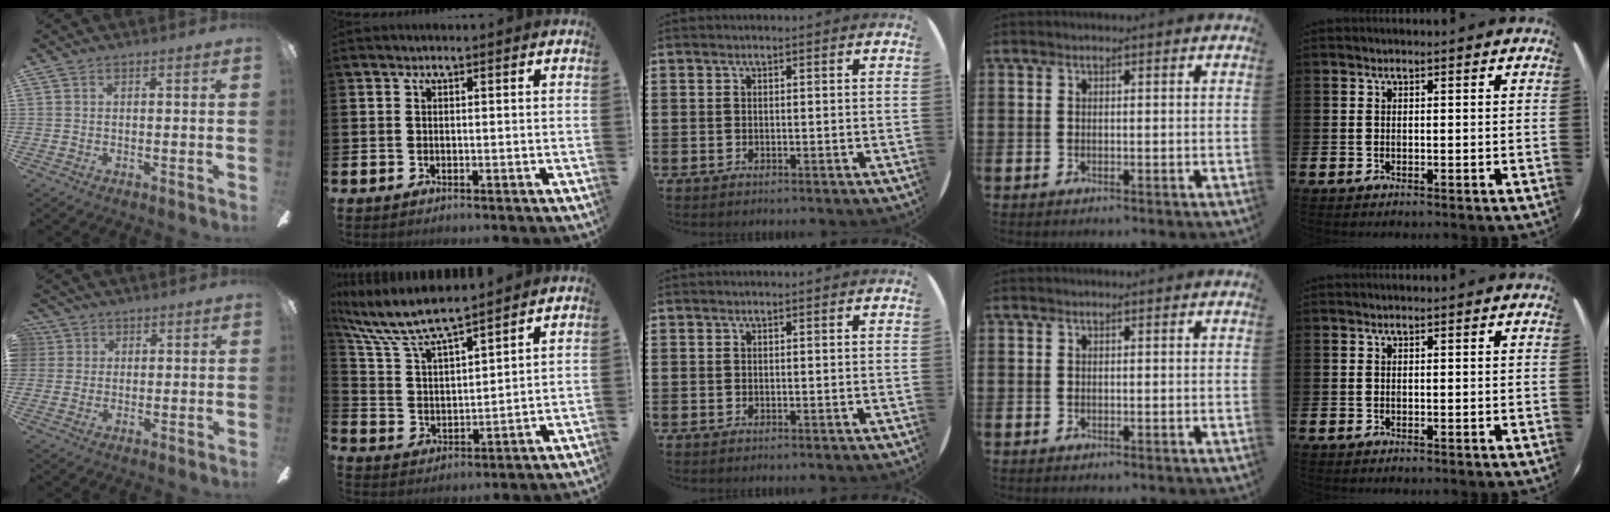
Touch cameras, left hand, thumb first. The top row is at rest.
{"thumb": {"total": 3.2, "force": [1.2, 2.9, 0.3], "torque": [-0.007, 0.008, 0.019]}, "index": {"total": 8.4, "force": [7.8, 1.3, 2.9], "torque": [-0.097, -0.046, 0.136]}}